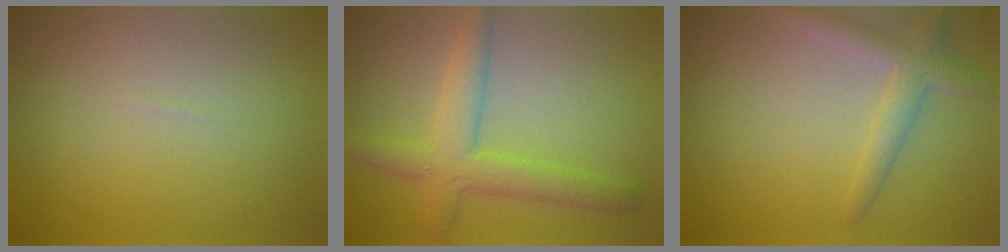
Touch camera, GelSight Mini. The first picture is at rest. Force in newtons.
{"total": 4.6, "press": 4.6, "slide": 0.2}
{"total": 2.8, "press": 2.8, "slide": 0.2}